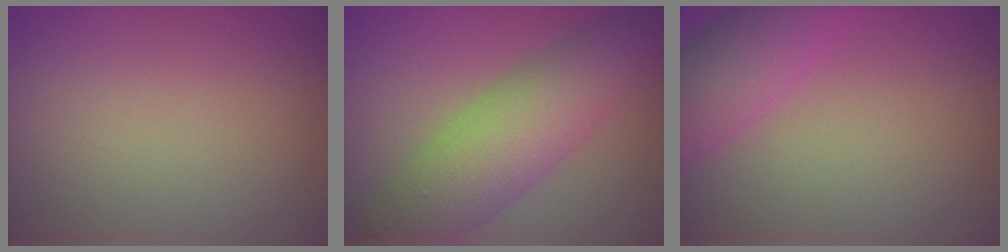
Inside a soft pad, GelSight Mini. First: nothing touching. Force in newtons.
{"total": 7.5, "press": 7.5, "slide": 0.2}
{"total": 5.0, "press": 5.0, "slide": 0.2}